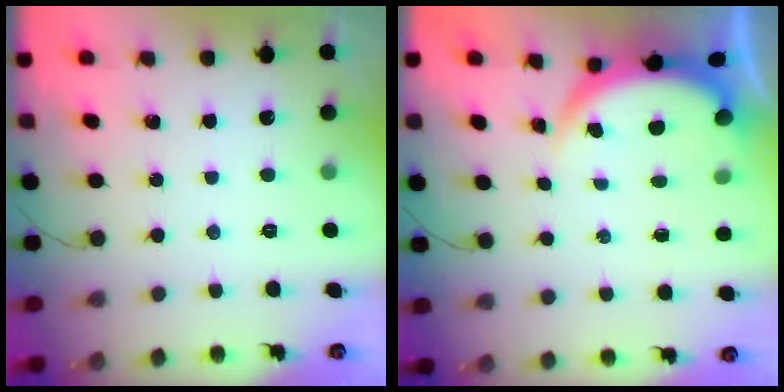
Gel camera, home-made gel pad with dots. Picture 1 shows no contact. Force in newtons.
{"total": 3.8, "press": 3.8, "slide": 0.2}